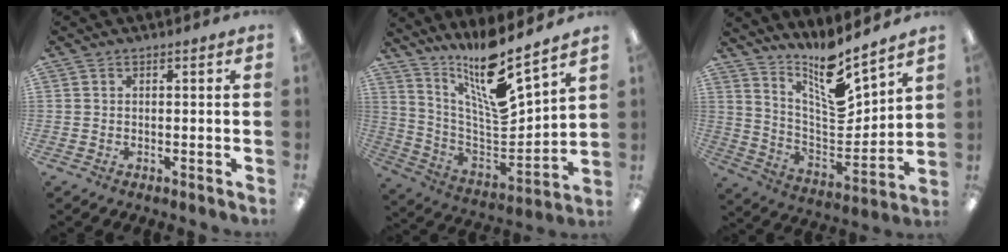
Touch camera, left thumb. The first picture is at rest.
{"total": 16.0, "force": [12.3, 2.0, 10.1], "torque": [-0.187, -0.109, 0.203]}
{"total": 14.1, "force": [11.2, 3.1, 8.0], "torque": [-0.142, -0.099, 0.193]}